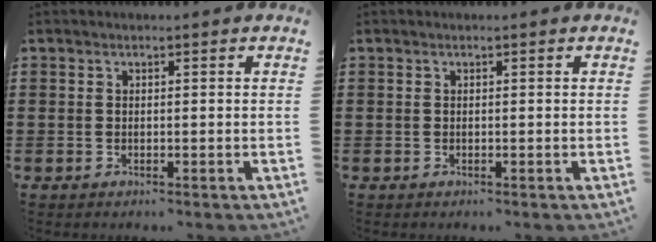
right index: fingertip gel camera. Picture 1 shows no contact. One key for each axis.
{"total": 0.0}